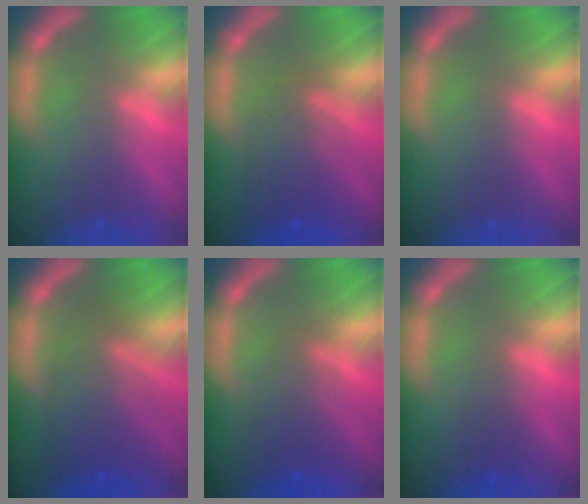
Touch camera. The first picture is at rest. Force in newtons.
{"total": 5.6}
{"total": 0.0}
{"total": 7.5}
{"total": 4.1}
{"total": 1.4}